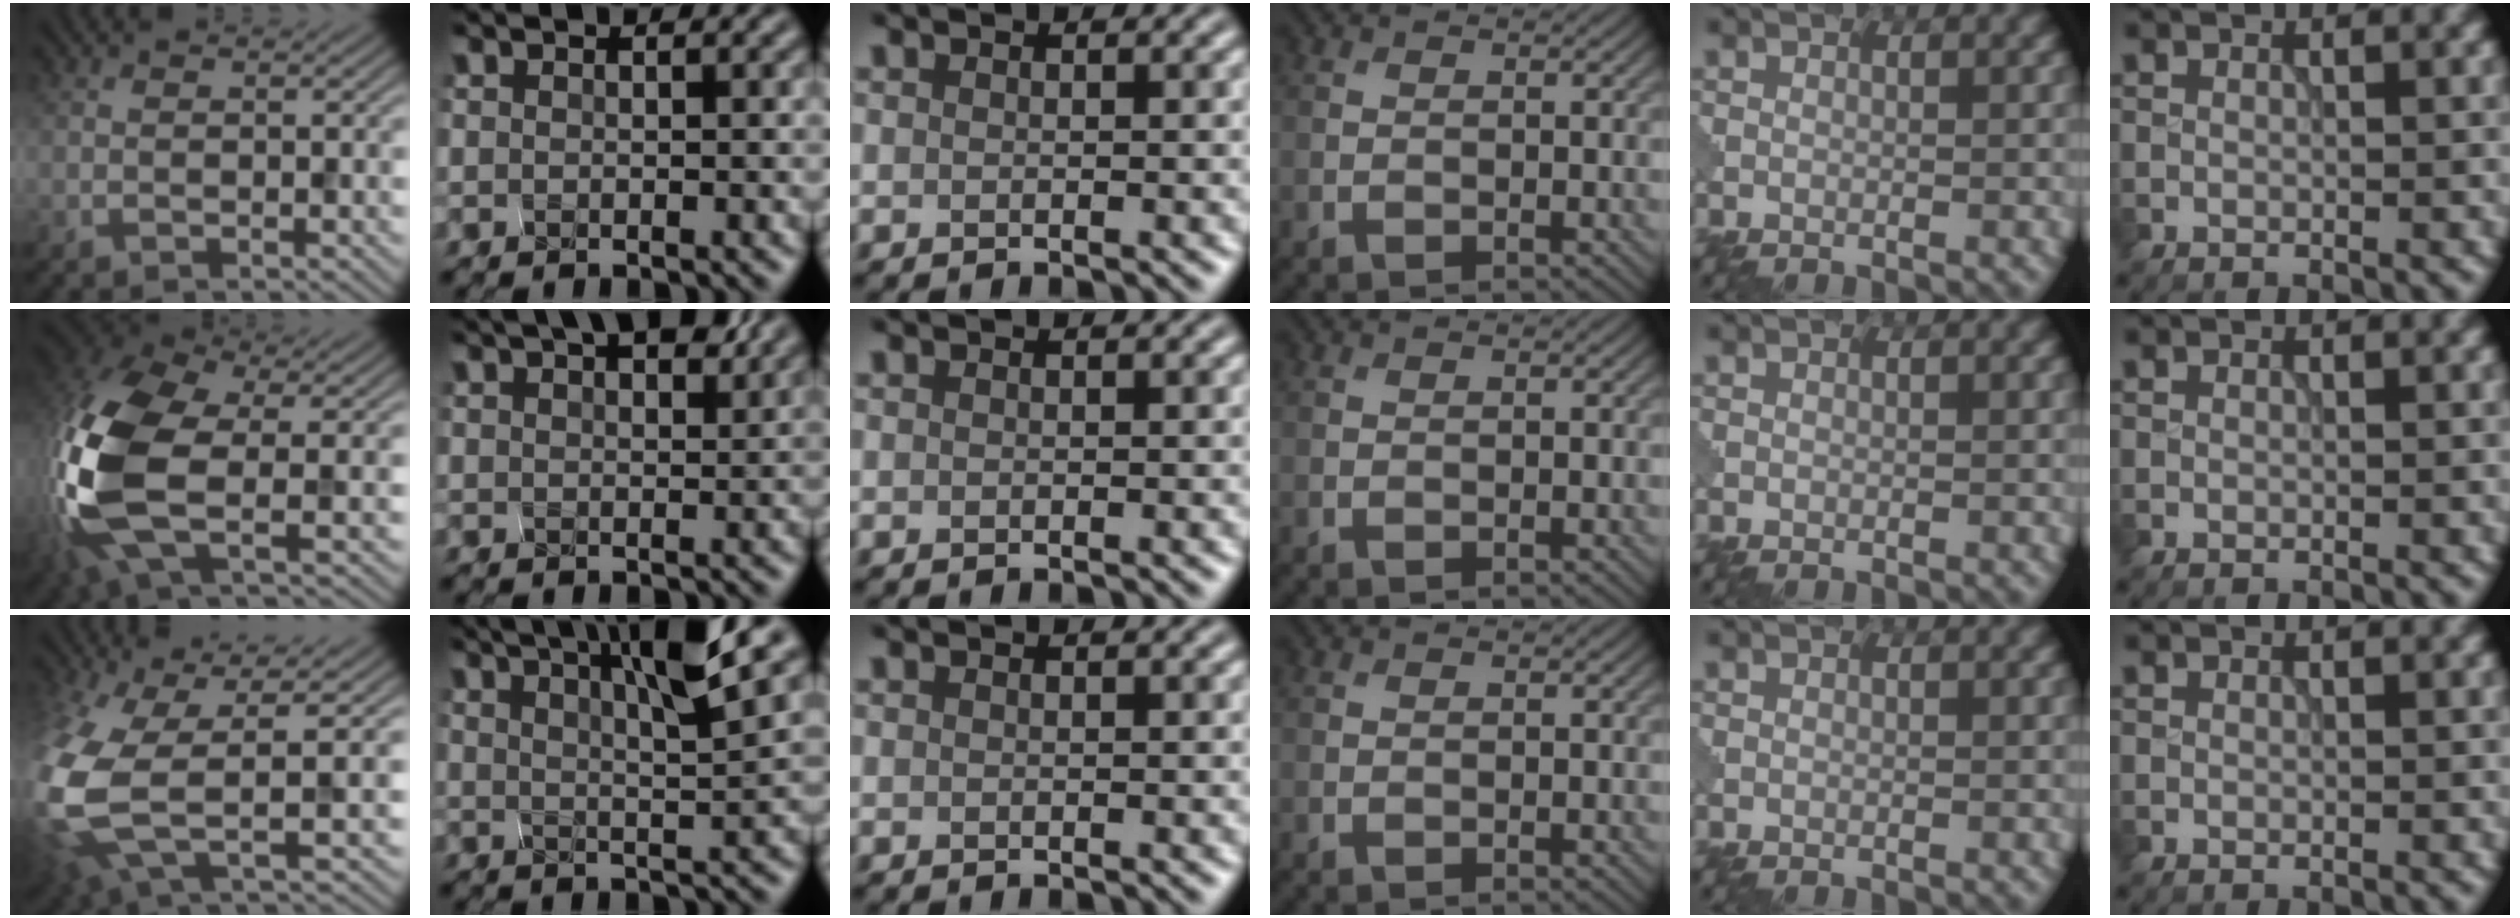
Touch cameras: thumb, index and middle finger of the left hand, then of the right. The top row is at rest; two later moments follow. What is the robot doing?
{"motion": "squeeze", "object": "clothespin"}